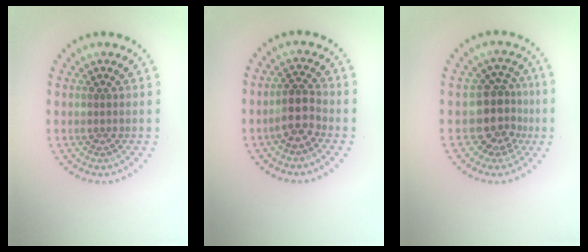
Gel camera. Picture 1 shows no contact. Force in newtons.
{"total": 2.7, "press": 2.3, "slide": 1.4}
{"total": 3.8, "press": 3.1, "slide": 2.2}